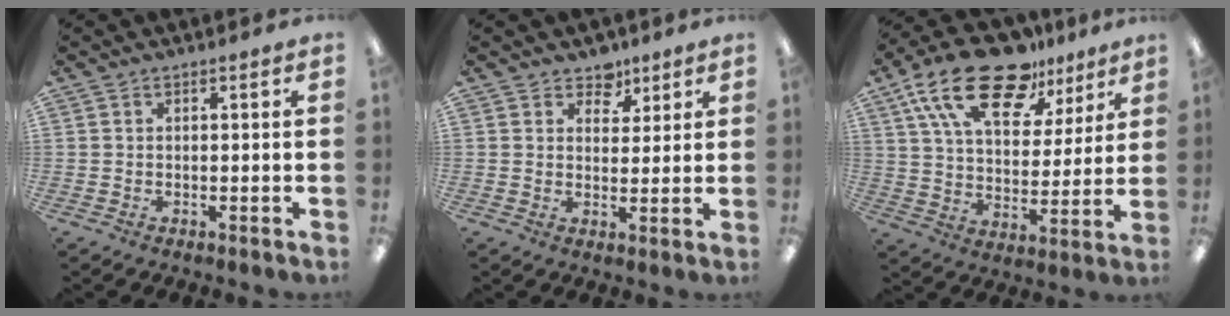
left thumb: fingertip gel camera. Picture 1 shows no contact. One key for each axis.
{"total": 5.5, "fx": 3.9, "fy": 3.7, "fz": 1.0, "tx": -0.006, "ty": -0.022, "tz": 0.068}
{"total": 20.9, "fx": 13.9, "fy": 9.9, "fz": 12.1, "tx": -0.217, "ty": -0.069, "tz": 0.246}